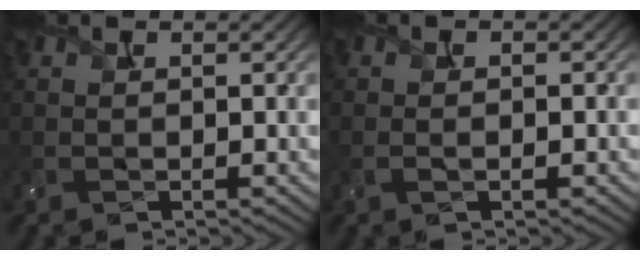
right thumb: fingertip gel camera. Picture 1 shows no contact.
{"total": 1.7, "force": [-0.2, 0.7, 1.5], "torque": [-0.011, -0.004, -0.013]}